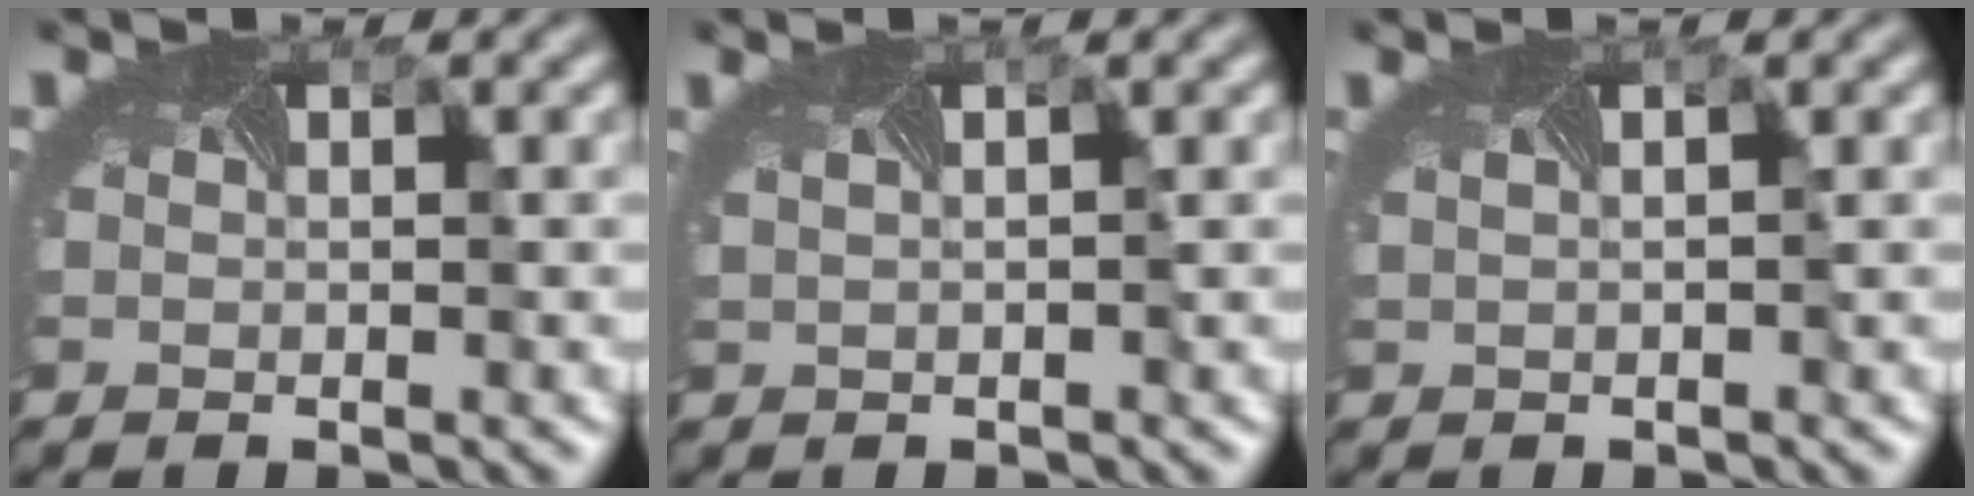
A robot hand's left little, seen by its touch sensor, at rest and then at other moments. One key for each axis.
{"total": 2.6, "fx": 1.1, "fy": 1.2, "fz": 2.1, "tx": -0.009, "ty": 0.018, "tz": -0.003}
{"total": 2.3, "fx": 0.9, "fy": 1.0, "fz": 1.8, "tx": -0.004, "ty": 0.016, "tz": -0.005}